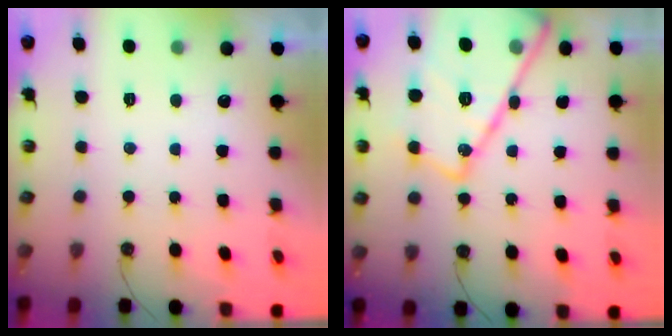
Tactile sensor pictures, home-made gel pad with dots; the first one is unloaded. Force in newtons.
{"total": 23.1, "press": 23.0, "slide": 2.5}